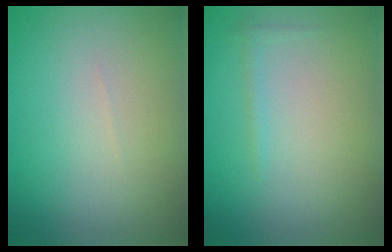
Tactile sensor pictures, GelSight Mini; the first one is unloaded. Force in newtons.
{"total": 0.6, "press": 0.6, "slide": 0.1}